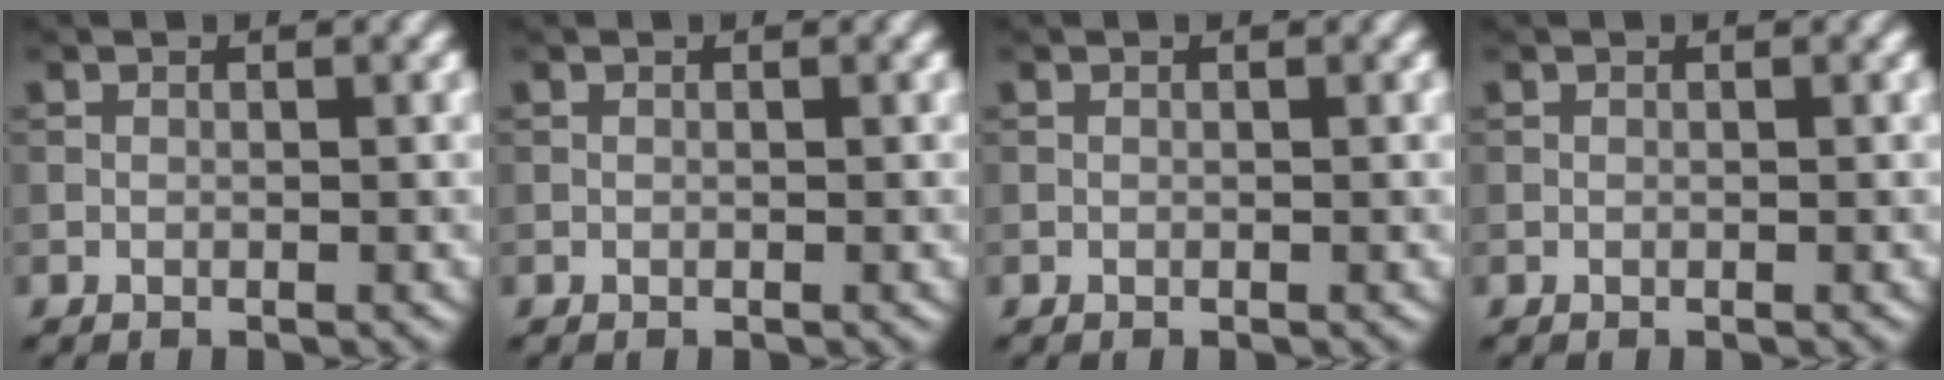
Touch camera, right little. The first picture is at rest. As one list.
[{"total": 0.0}, {"total": 0.0}, {"total": 0.0}]